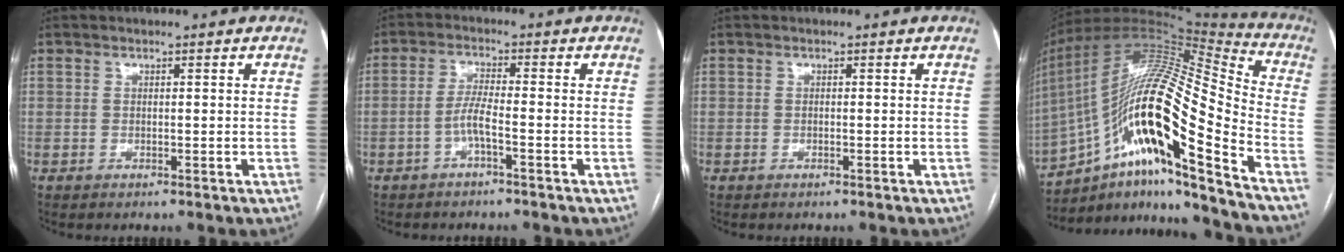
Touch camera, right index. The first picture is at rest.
{"total": 3.3, "force": [-1.5, 0.0, 3.0], "torque": [-0.060, 0.007, -0.033]}
{"total": 0.0}
{"total": 25.8, "force": [-12.7, 2.8, 22.3], "torque": [-0.401, 0.003, -0.222]}